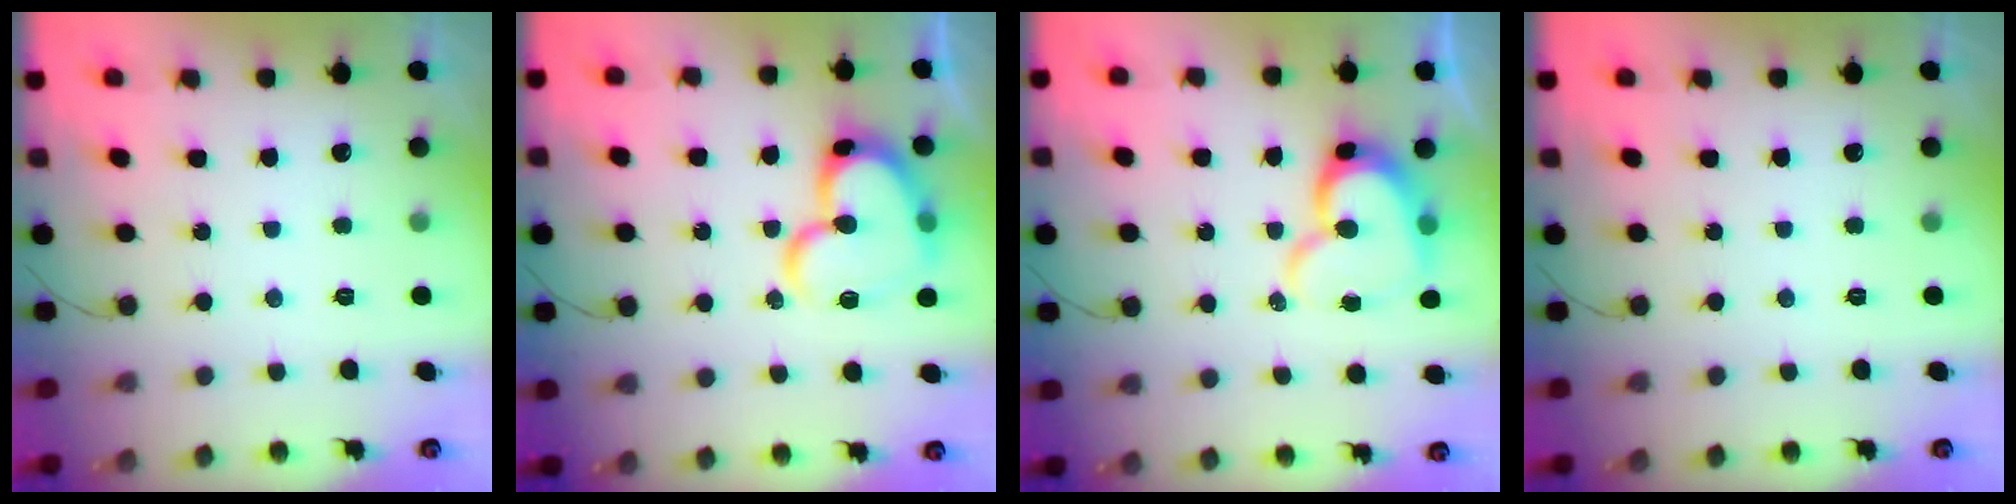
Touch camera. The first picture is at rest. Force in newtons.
{"total": 19.1, "press": 19.0, "slide": 2.0}
{"total": 13.4, "press": 13.4, "slide": 1.3}
{"total": 0.0}